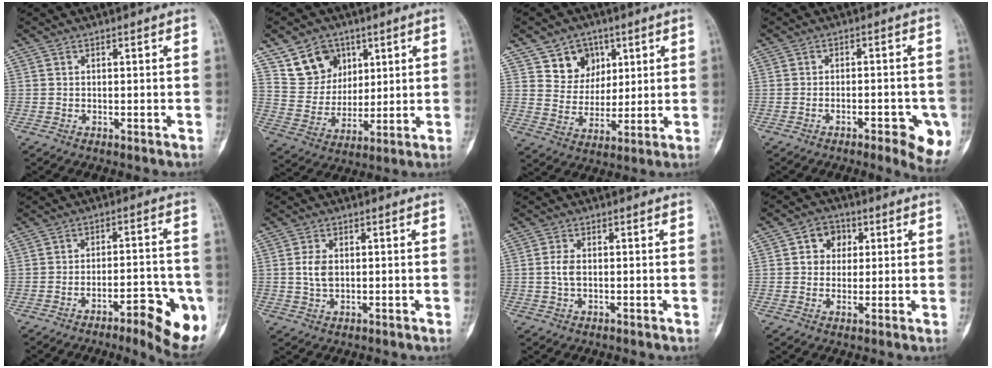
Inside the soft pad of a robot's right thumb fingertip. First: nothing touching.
{"total": 11.3, "force": [6.3, 8.7, 3.5], "torque": [-0.028, -0.035, 0.128]}
{"total": 9.2, "force": [4.7, 7.5, 2.3], "torque": [0.003, -0.025, 0.088]}
{"total": 8.4, "force": [-3.9, 2.7, 6.9], "torque": [-0.076, 0.014, -0.044]}
{"total": 13.2, "force": [-6.0, 3.6, 11.2], "torque": [-0.138, 0.025, -0.075]}
{"total": 3.8, "force": [0.4, 2.5, 2.8], "torque": [-0.052, 0.001, 0.009]}
{"total": 2.7, "force": [0.0, 1.6, 2.1], "torque": [-0.045, 0.003, -0.002]}
{"total": 6.2, "force": [1.6, 5.2, 3.0], "torque": [-0.012, 0.001, 0.021]}